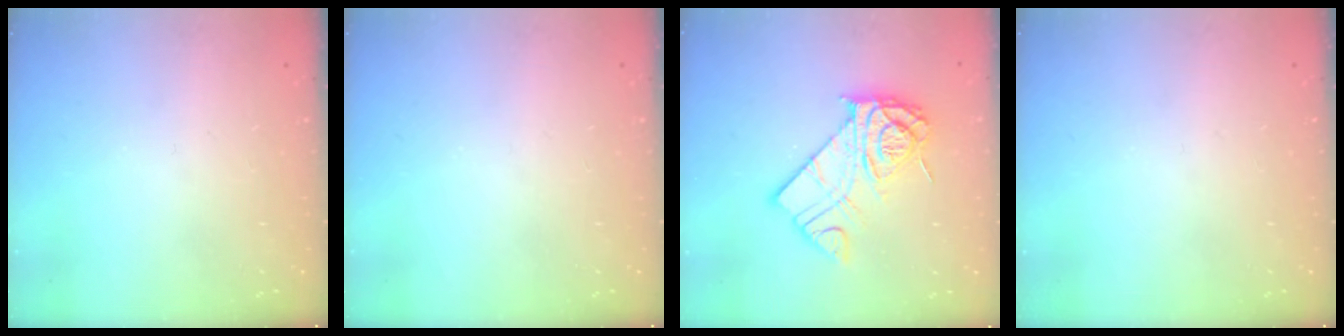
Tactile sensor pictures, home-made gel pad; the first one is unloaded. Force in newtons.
{"total": 0.0}
{"total": 12.0, "press": 12.0, "slide": 0.8}
{"total": 0.0}